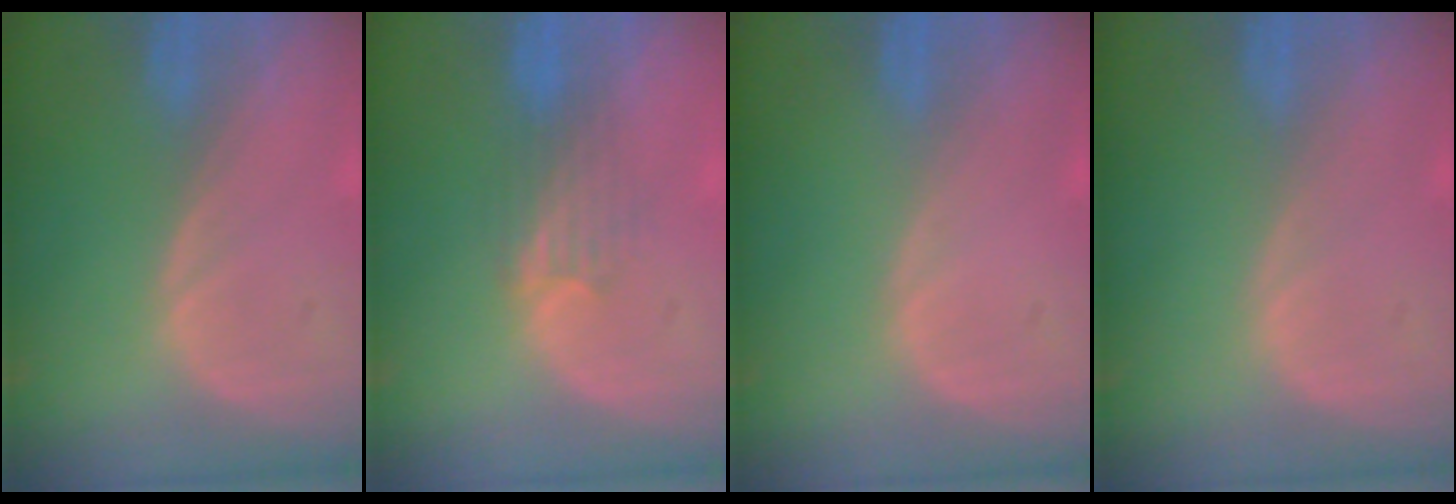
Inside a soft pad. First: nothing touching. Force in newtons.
{"total": 3.3, "press": 3.2, "slide": 0.8}
{"total": 0.0}
{"total": 0.0}